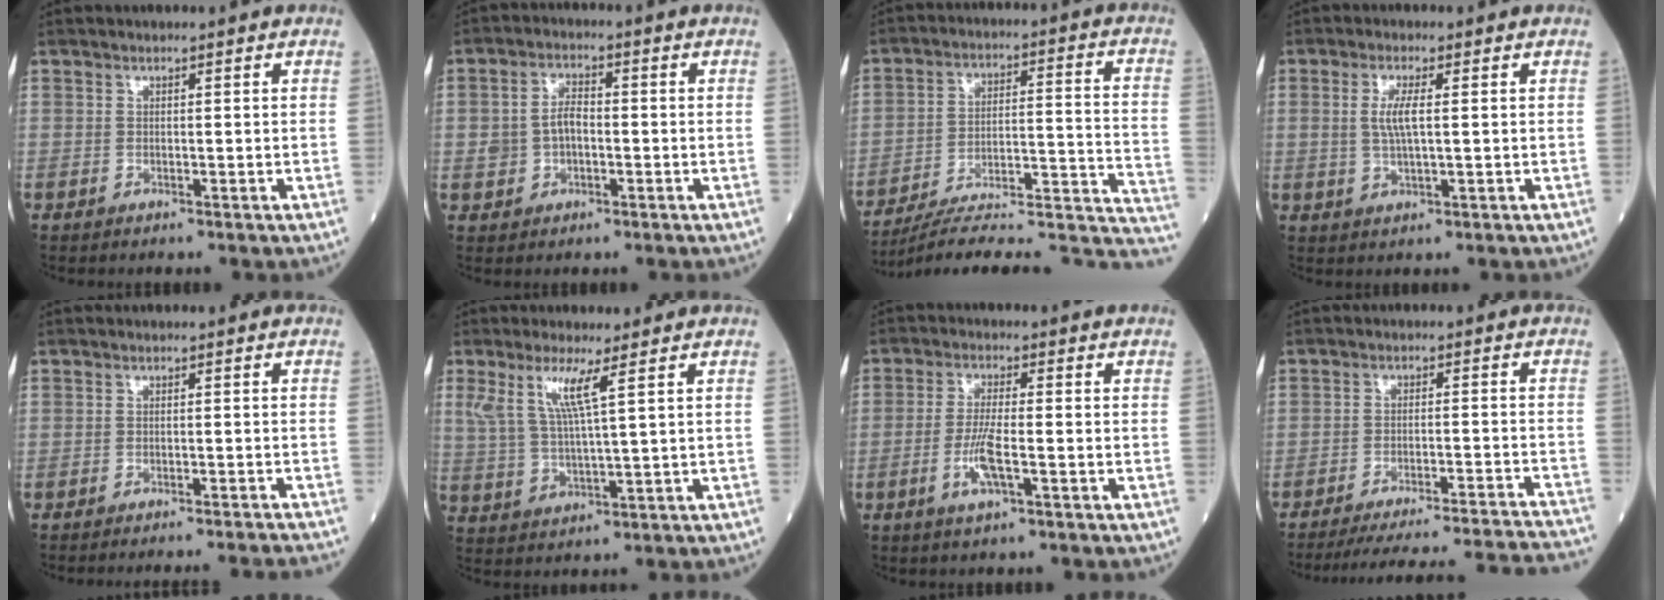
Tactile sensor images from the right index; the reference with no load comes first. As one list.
[{"total": 4.8, "force": [-0.5, 3.0, 3.7], "torque": [-0.083, 0.017, -0.008]}, {"total": 25.7, "force": [-23.1, 2.4, 11.0], "torque": [-0.085, 0.020, -0.319]}, {"total": 4.0, "force": [0.6, 0.7, 3.9], "torque": [-0.082, -0.001, 0.009]}, {"total": 11.1, "force": [-10.6, -1.5, 2.8], "torque": [-0.013, -0.019, -0.121]}, {"total": 6.3, "force": [3.0, -0.2, 5.6], "torque": [-0.121, 0.002, 0.064]}, {"total": 5.2, "force": [-1.9, 0.6, 4.8], "torque": [-0.101, -0.007, -0.038]}, {"total": 25.0, "force": [-23.6, -1.2, 8.0], "torque": [-0.074, -0.034, -0.304]}]